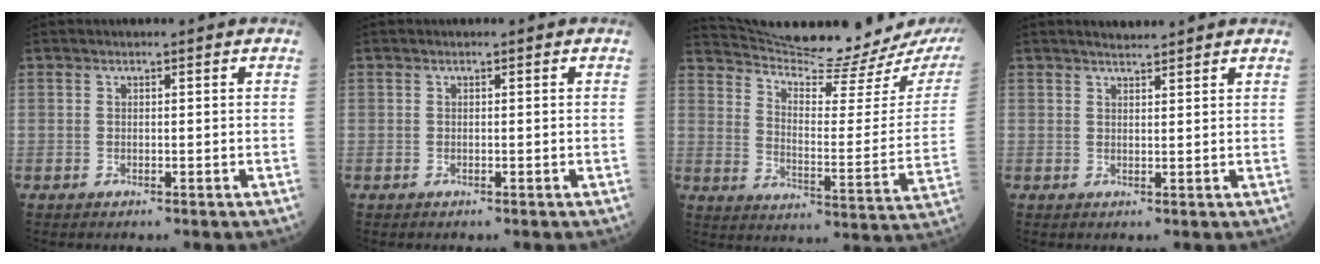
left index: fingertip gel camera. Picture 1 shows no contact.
{"total": 0.0}
{"total": 20.9, "force": [19.8, 0.1, 6.8], "torque": [-0.107, -0.085, 0.268]}
{"total": 2.6, "force": [2.5, 0.1, 0.7], "torque": [-0.012, 0.013, 0.041]}